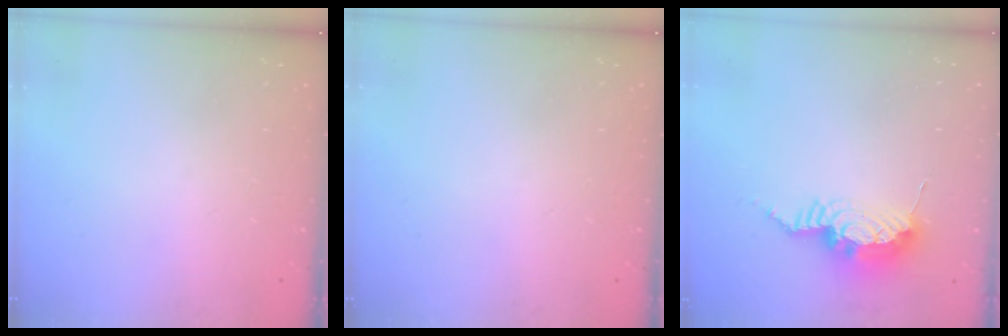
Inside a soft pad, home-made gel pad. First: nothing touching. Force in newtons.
{"total": 0.0}
{"total": 11.8, "press": 11.7, "slide": 1.1}